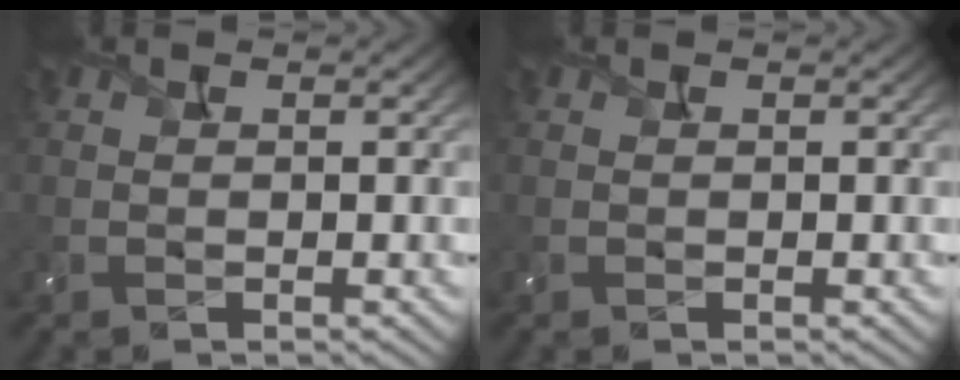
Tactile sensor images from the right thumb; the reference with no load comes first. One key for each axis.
{"total": 0.0}